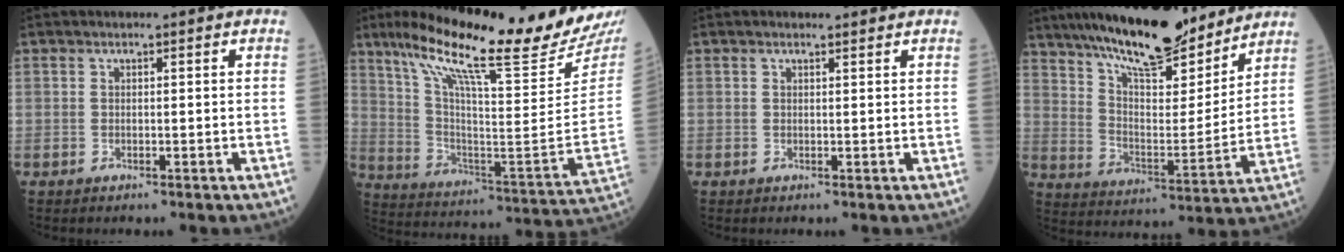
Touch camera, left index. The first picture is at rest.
{"total": 25.2, "force": [20.5, -0.3, 14.7], "torque": [-0.246, -0.066, 0.309]}
{"total": 1.0, "force": [1.0, 0.1, 0.1], "torque": [-0.009, 0.001, 0.014]}
{"total": 19.6, "force": [16.2, 4.4, 10.2], "torque": [-0.170, 0.006, 0.264]}